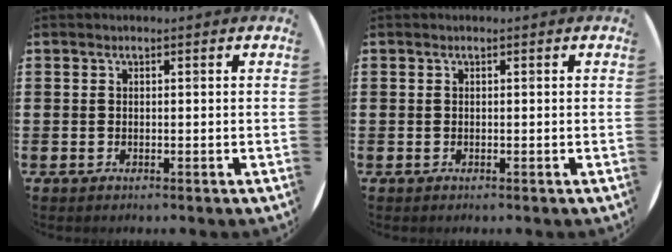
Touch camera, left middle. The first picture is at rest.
{"total": 0.0}